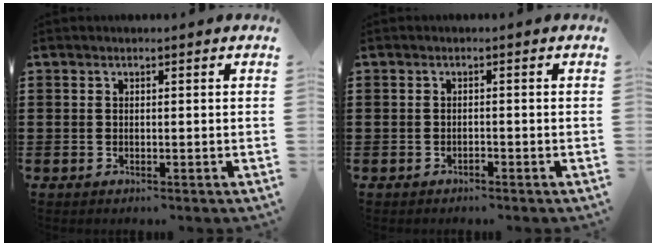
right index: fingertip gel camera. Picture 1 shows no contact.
{"total": 0.8, "force": [-0.7, 0.2, 0.2], "torque": [-0.007, 0.000, -0.014]}